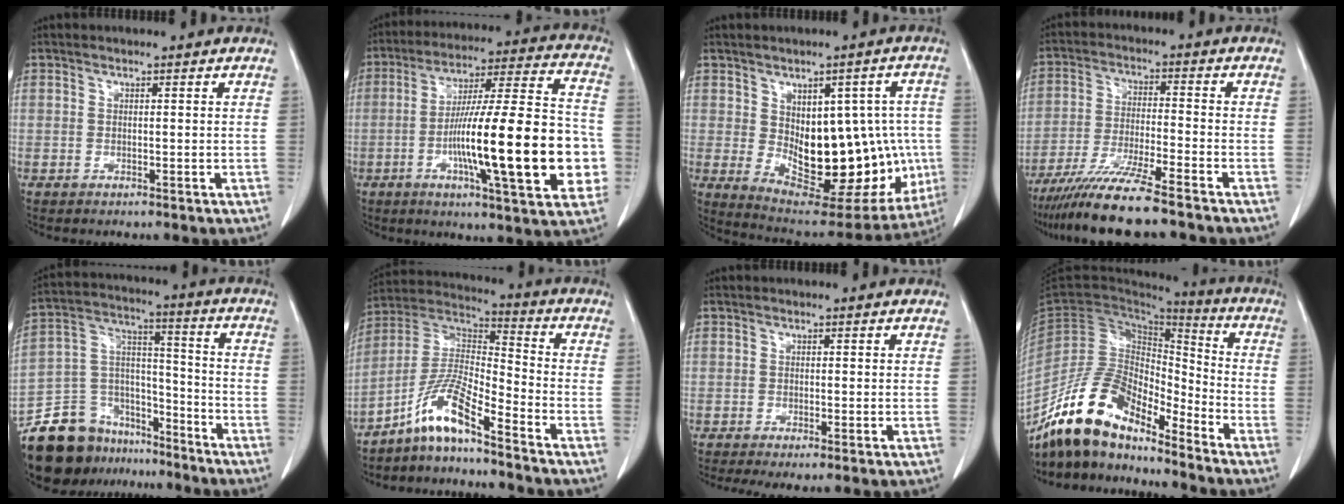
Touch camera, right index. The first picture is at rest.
{"total": 23.3, "force": [-4.9, 2.8, 22.6], "torque": [-0.317, 0.010, -0.071]}
{"total": 21.0, "force": [-1.8, 10.2, 18.3], "torque": [-0.227, 0.011, 0.011]}
{"total": 11.4, "force": [-9.1, -0.3, 6.8], "torque": [-0.120, -0.034, -0.160]}
{"total": 16.6, "force": [-13.3, 8.7, 4.7], "torque": [-0.089, 0.062, -0.229]}
{"total": 9.4, "force": [-6.9, 0.5, 6.4], "torque": [-0.140, 0.012, -0.134]}
{"total": 3.1, "force": [-1.7, 0.9, 2.5], "torque": [-0.044, -0.011, -0.030]}
{"total": 15.1, "force": [-12.5, 5.1, 6.7], "torque": [-0.126, 0.033, -0.234]}